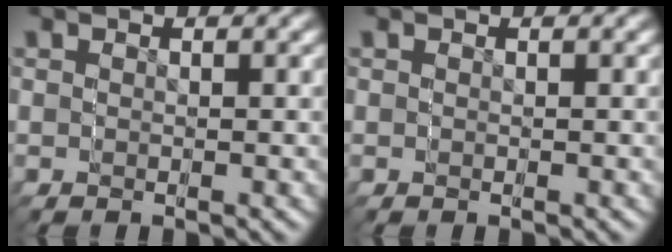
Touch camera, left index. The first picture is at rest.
{"total": 0.0}